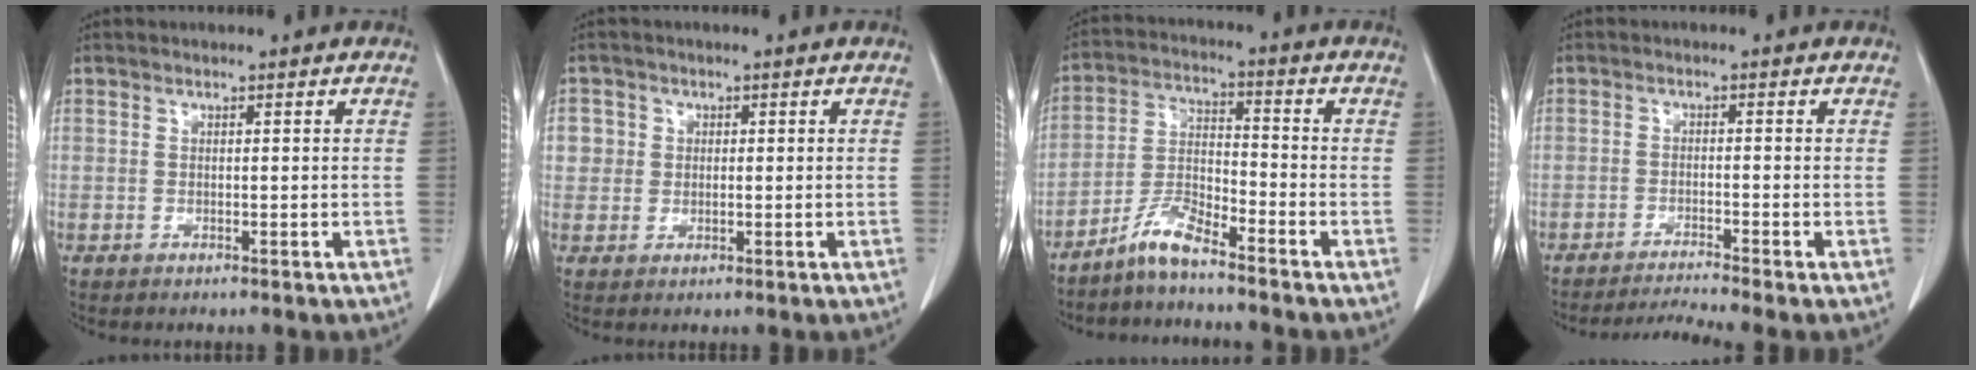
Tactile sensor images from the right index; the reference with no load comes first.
{"total": 2.9, "force": [0.6, 2.9, 0.1], "torque": [0.013, 0.005, 0.011]}
{"total": 6.2, "force": [-5.3, 0.8, 3.2], "torque": [-0.070, -0.009, -0.110]}
{"total": 4.4, "force": [-3.8, -2.0, 1.0], "torque": [-0.023, -0.016, -0.069]}